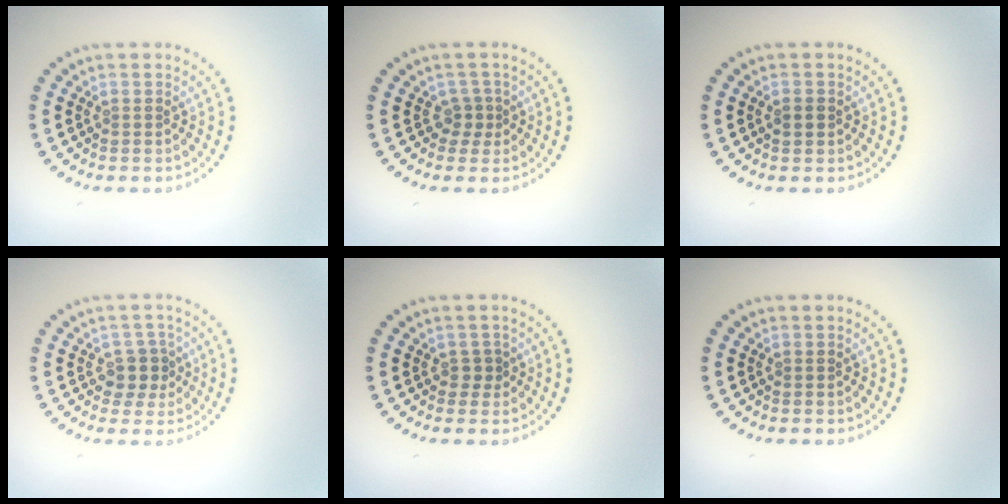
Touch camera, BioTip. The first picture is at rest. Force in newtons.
{"total": 1.4, "press": 1.0, "slide": 0.9}
{"total": 1.1, "press": 1.1, "slide": 0.1}
{"total": 2.5, "press": 2.1, "slide": 1.4}
{"total": 0.9, "press": 0.8, "slide": 0.5}
{"total": 0.0}